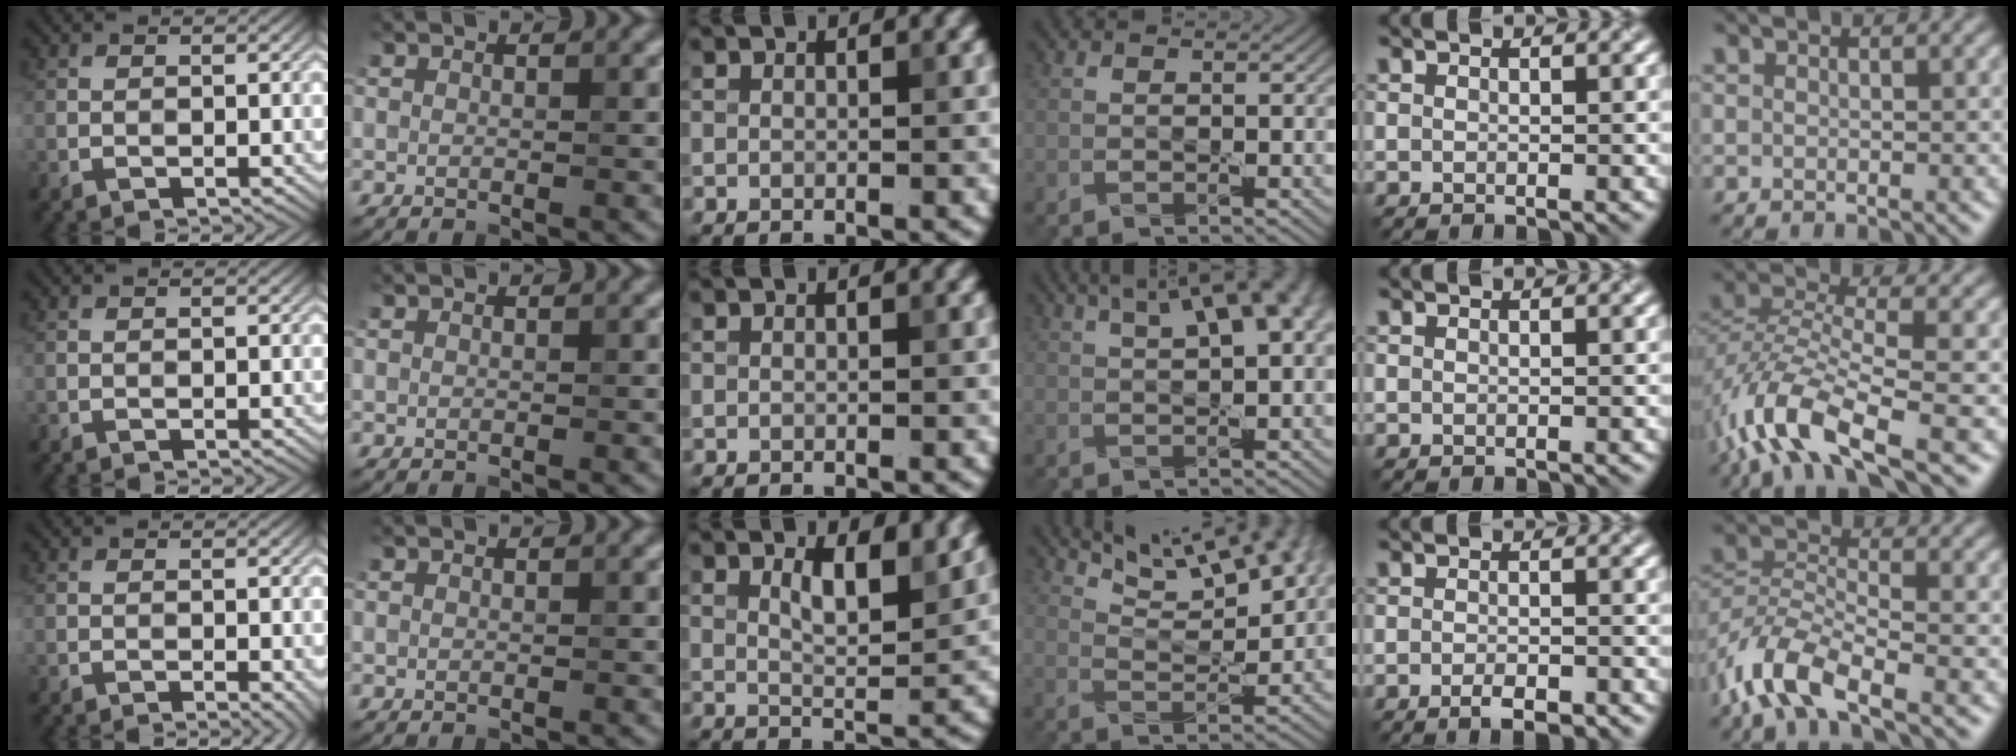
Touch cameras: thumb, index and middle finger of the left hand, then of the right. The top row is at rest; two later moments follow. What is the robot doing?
{"motion": "pour", "object": "sugar"}